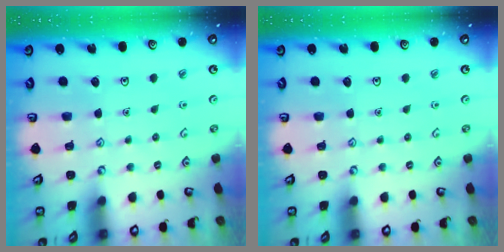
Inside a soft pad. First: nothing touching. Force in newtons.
{"total": 0.0}